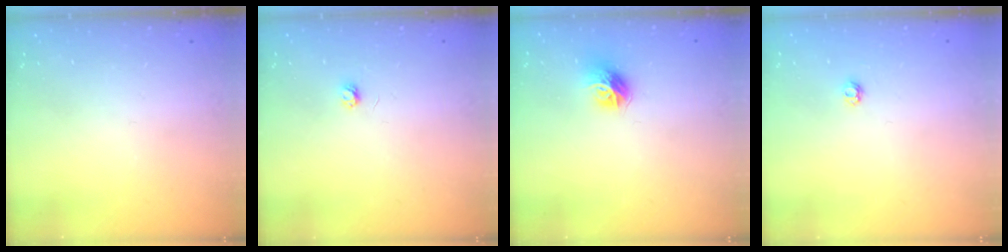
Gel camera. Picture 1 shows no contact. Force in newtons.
{"total": 2.9, "press": 2.9, "slide": 0.3}
{"total": 9.4, "press": 9.4, "slide": 0.5}
{"total": 2.9, "press": 2.9, "slide": 0.4}